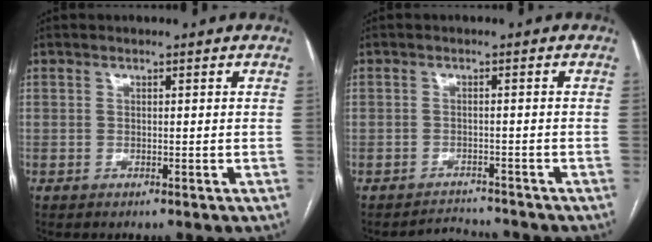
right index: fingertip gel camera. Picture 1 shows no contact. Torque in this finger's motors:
{"motor_torque": [-0.69, -0.57, -0.23, -0.11]}